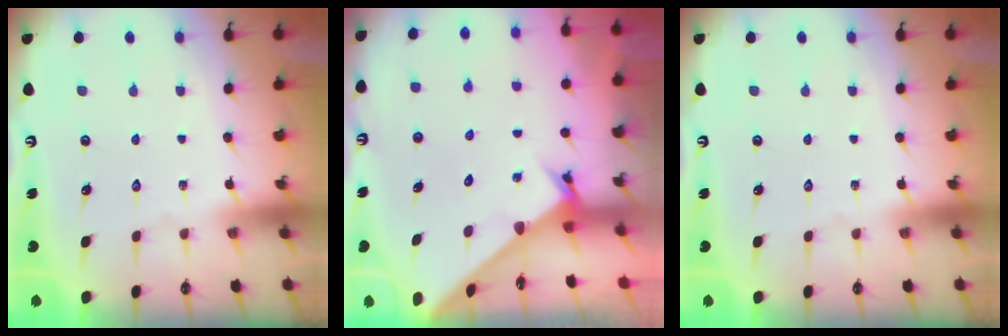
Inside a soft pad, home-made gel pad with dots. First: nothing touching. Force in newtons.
{"total": 2.5, "press": 2.5, "slide": 0.3}
{"total": 0.0}